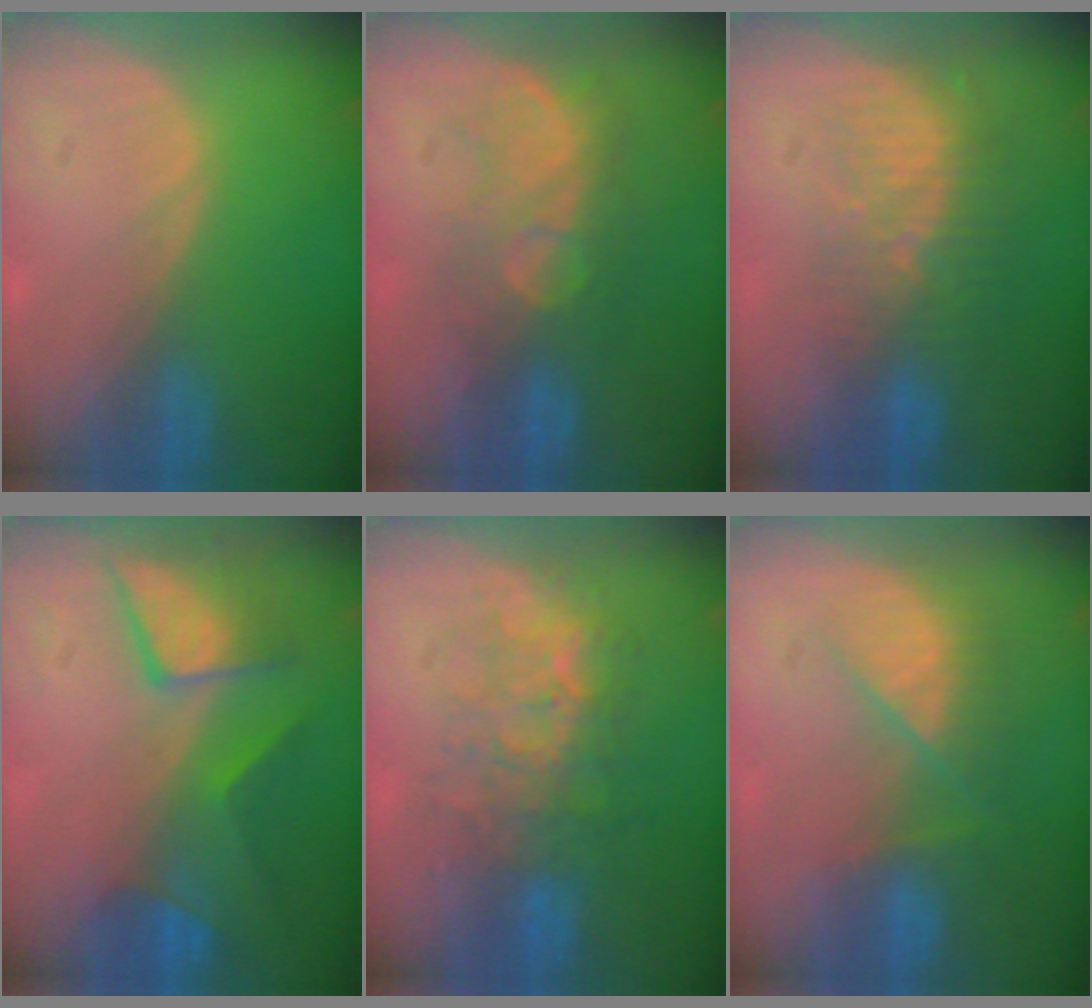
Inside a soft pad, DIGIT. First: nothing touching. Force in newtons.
{"total": 7.9, "press": 7.7, "slide": 1.5}
{"total": 8.5, "press": 7.6, "slide": 3.8}
{"total": 7.8, "press": 7.6, "slide": 1.5}
{"total": 8.0, "press": 7.8, "slide": 1.5}
{"total": 7.5, "press": 6.7, "slide": 3.3}